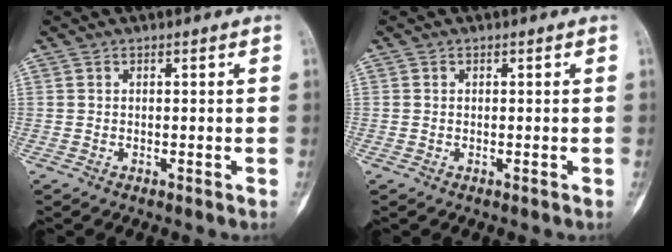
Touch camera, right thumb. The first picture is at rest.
{"total": 0.0}